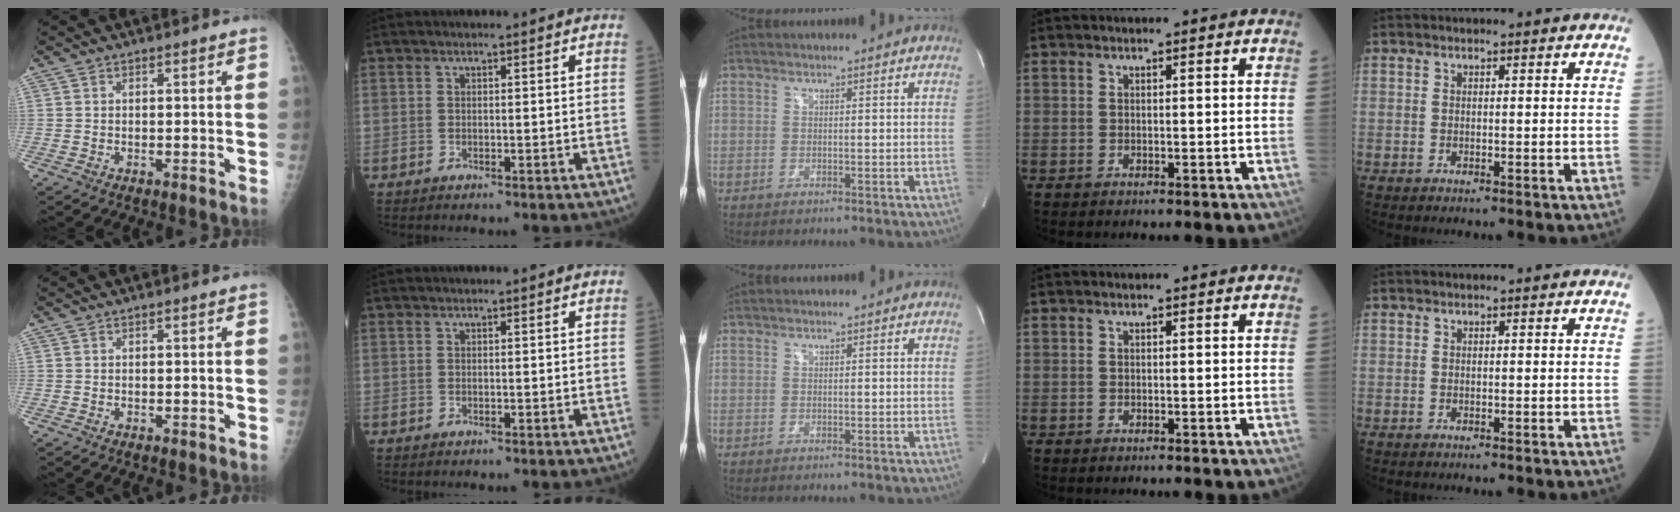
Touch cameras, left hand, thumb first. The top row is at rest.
{}